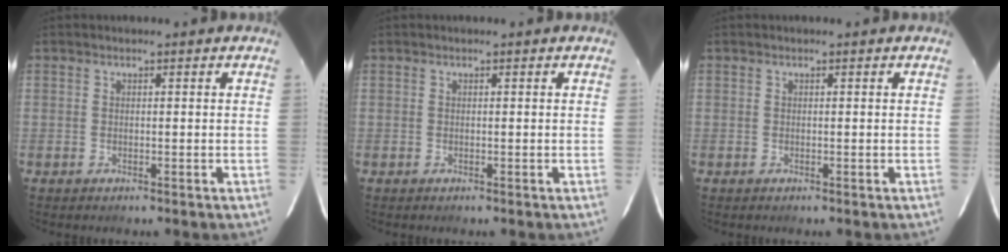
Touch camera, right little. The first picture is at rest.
{"total": 0.0}
{"total": 0.0}